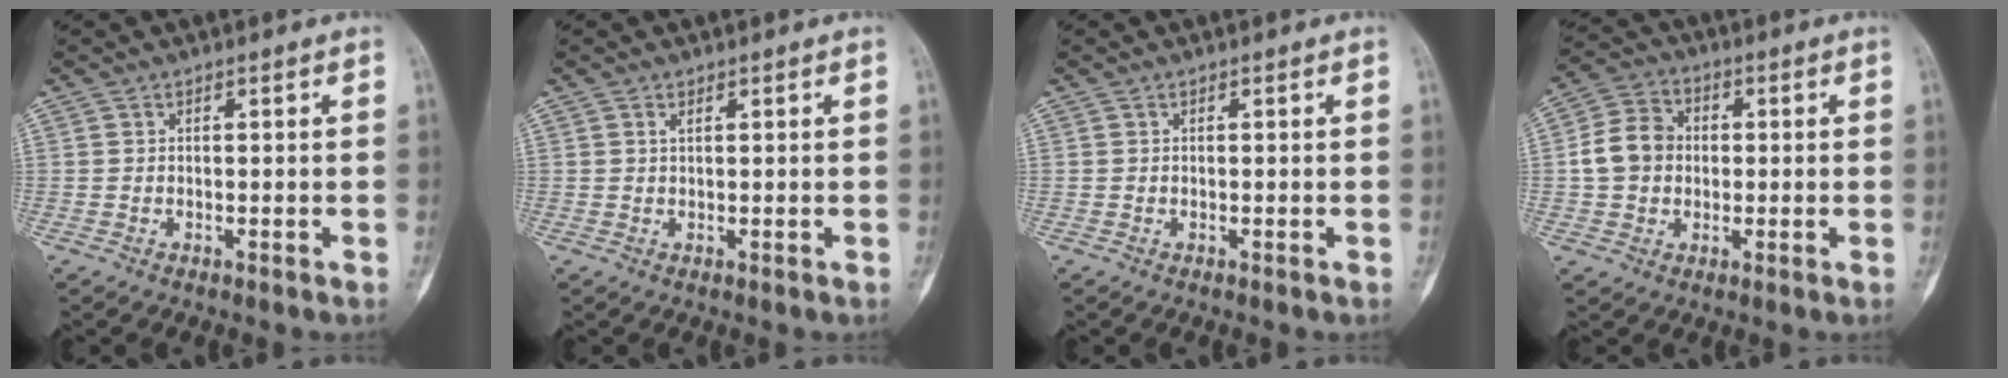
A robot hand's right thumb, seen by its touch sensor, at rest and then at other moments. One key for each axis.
{"total": 0.8, "fx": 0.4, "fy": 0.3, "fz": 0.5, "tx": -0.009, "ty": 0.002, "tz": 0.008}
{"total": 0.0}
{"total": 8.5, "fx": 0.0, "fy": 7.2, "fz": 4.6, "tx": -0.069, "ty": 0.019, "tz": -0.010}